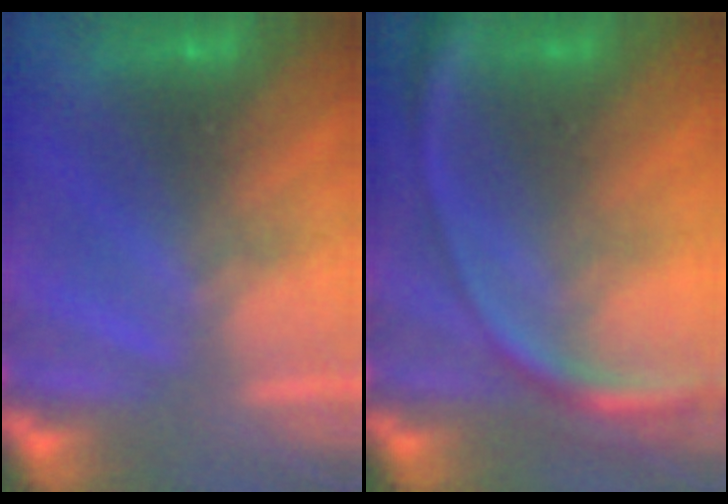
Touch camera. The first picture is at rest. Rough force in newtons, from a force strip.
{"total": 2.7}